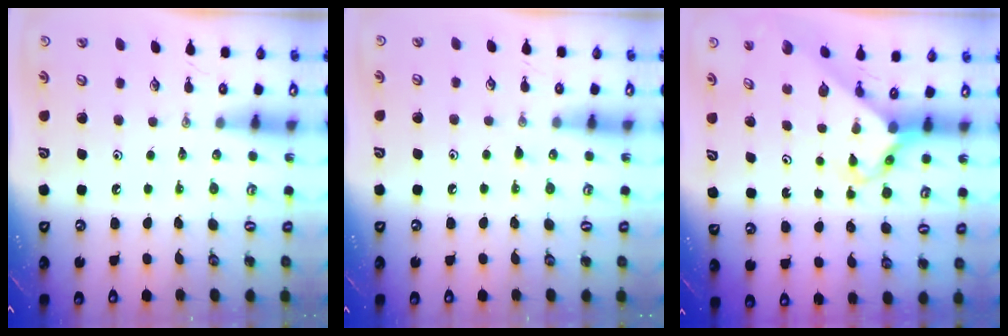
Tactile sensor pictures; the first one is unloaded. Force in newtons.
{"total": 4.5, "press": 4.5, "slide": 0.4}
{"total": 2.5, "press": 2.5, "slide": 0.2}